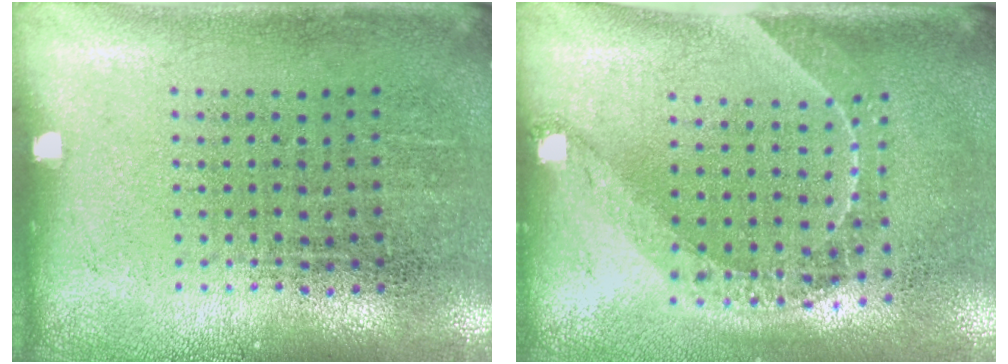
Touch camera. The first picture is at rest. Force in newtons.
{"total": 1.5, "press": 1.3, "slide": 0.9}